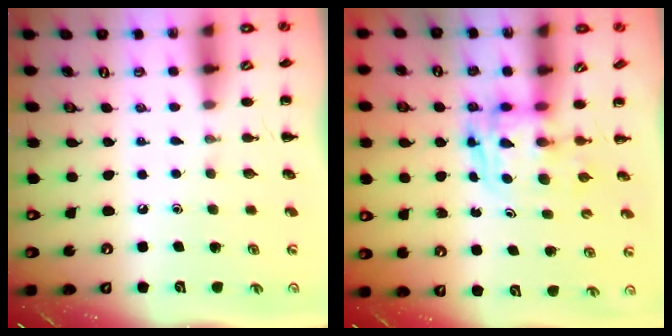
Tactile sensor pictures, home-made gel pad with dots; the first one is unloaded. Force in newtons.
{"total": 2.6, "press": 2.6, "slide": 0.2}